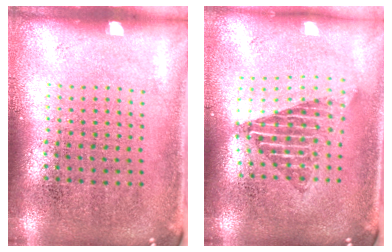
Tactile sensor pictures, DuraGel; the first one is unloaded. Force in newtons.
{"total": 1.7, "press": 1.4, "slide": 1.0}